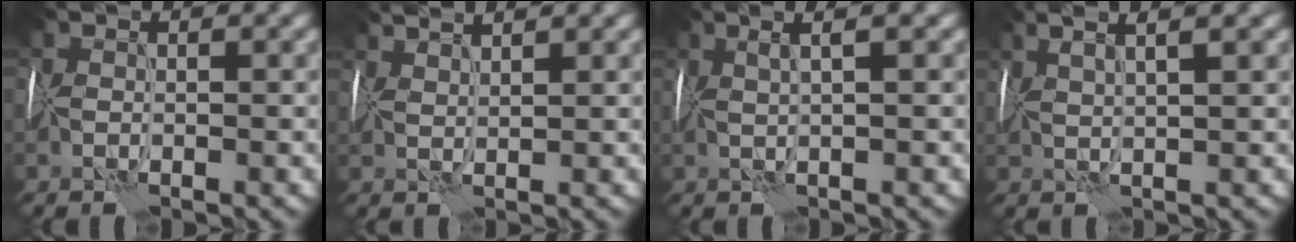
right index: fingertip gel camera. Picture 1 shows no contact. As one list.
[{"total": 3.2, "force": [2.8, 0.2, 1.4], "torque": [-0.023, 0.017, 0.032]}, {"total": 3.1, "force": [1.7, 0.3, 2.6], "torque": [-0.031, 0.015, 0.015]}, {"total": 5.7, "force": [3.3, 1.4, 4.4], "torque": [-0.054, 0.036, 0.032]}]